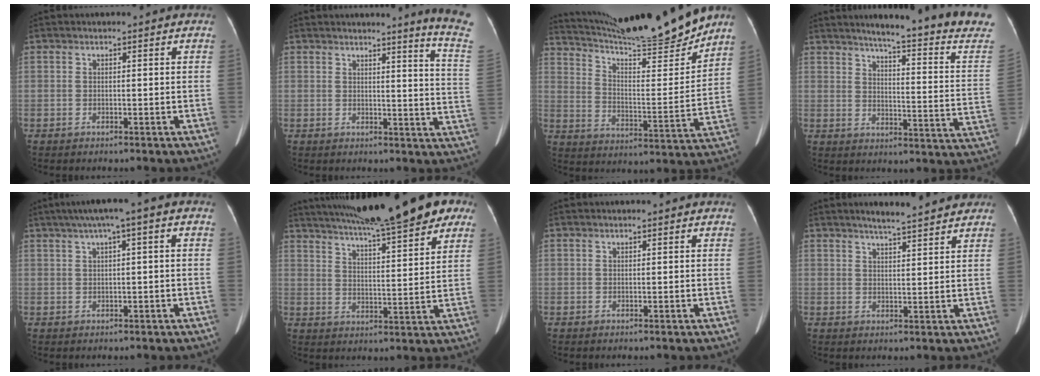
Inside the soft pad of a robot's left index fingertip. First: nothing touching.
{"total": 8.9, "force": [7.8, -2.4, 3.6], "torque": [-0.044, -0.091, 0.065]}
{"total": 19.2, "force": [17.7, -0.6, 7.4], "torque": [-0.134, -0.038, 0.270]}
{"total": 21.4, "force": [18.2, -0.7, 11.3], "torque": [-0.152, -0.078, 0.212]}
{"total": 5.5, "force": [2.0, 0.3, 5.1], "torque": [-0.090, 0.029, 0.031]}
{"total": 22.4, "force": [17.5, 2.8, 13.7], "torque": [-0.222, 0.033, 0.239]}
{"total": 0.0}
{"total": 7.5, "force": [6.5, 0.6, 3.6], "torque": [-0.057, 0.014, 0.086]}